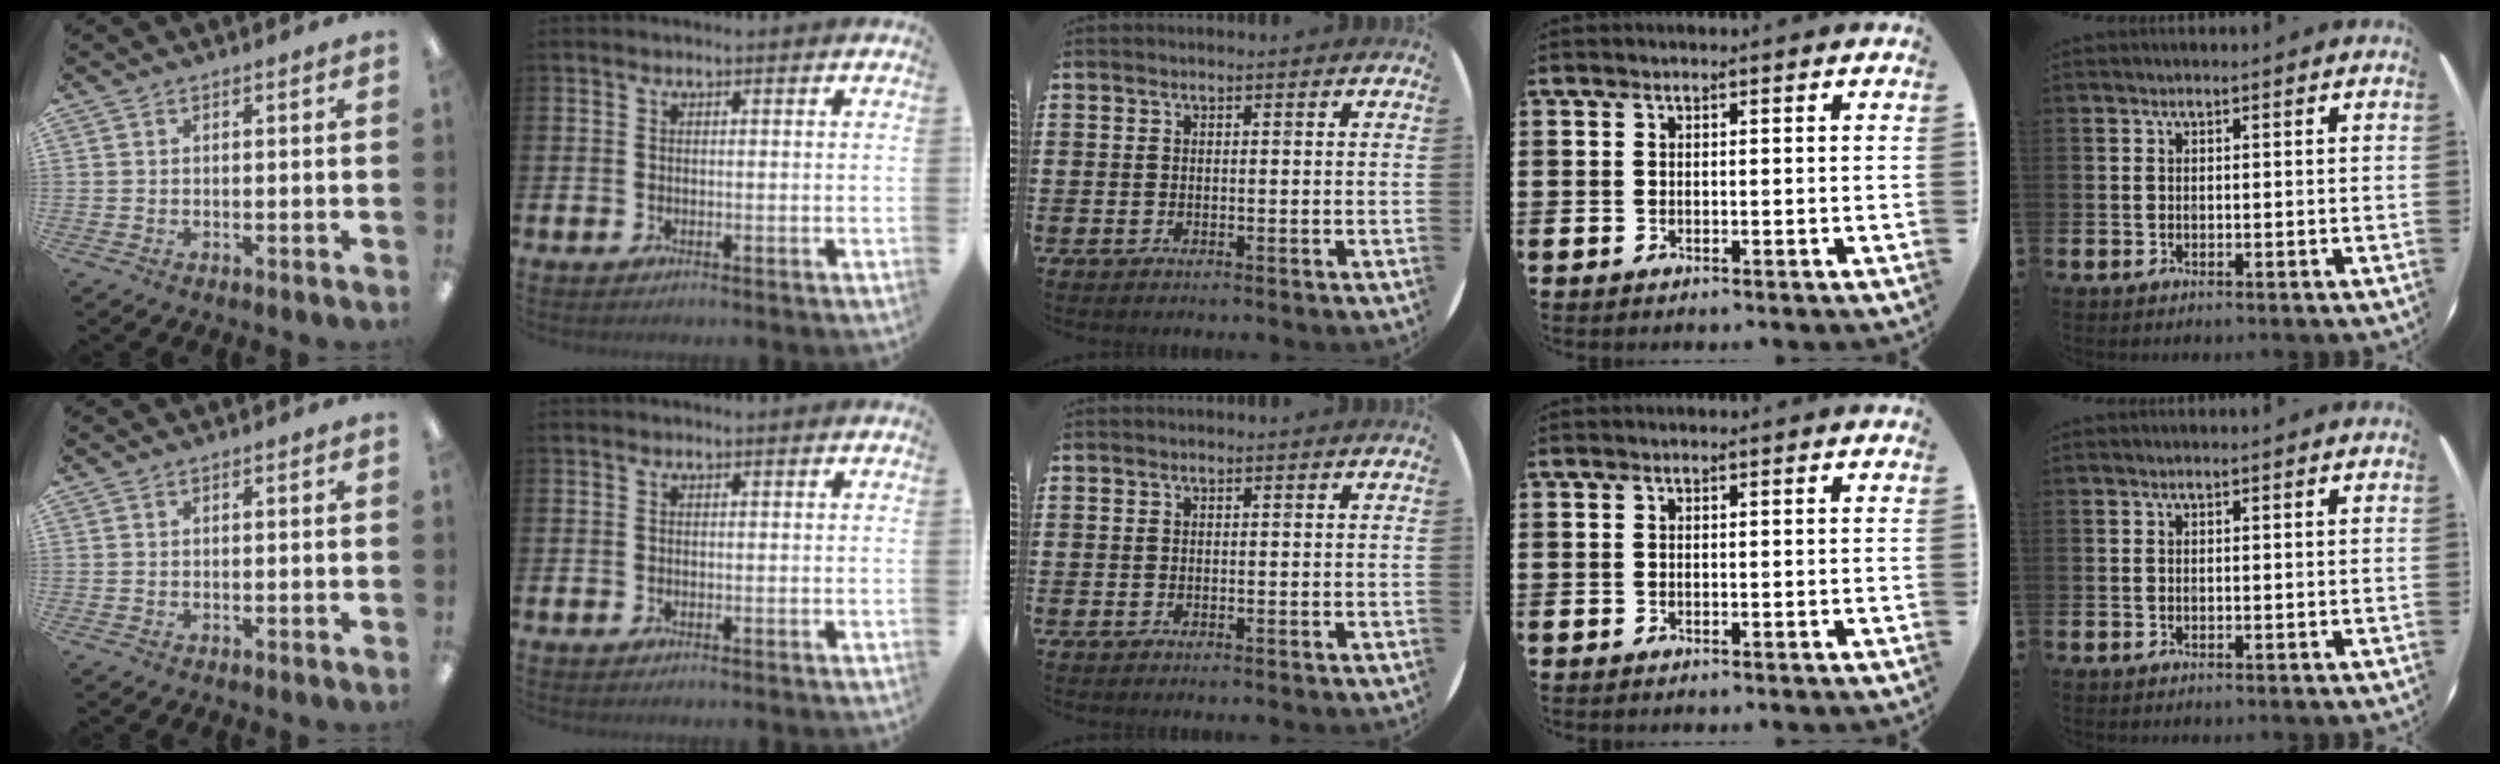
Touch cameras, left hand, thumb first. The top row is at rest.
{}